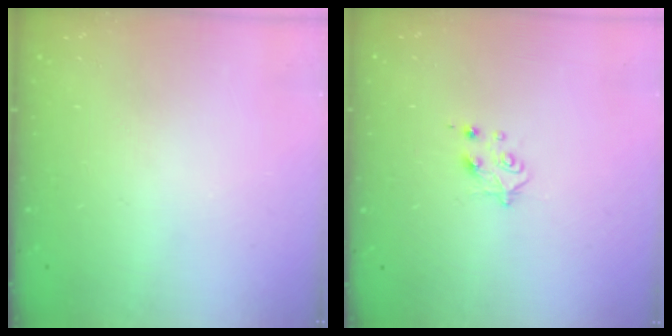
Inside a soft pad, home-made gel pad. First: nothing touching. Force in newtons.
{"total": 4.1, "press": 4.1, "slide": 0.5}